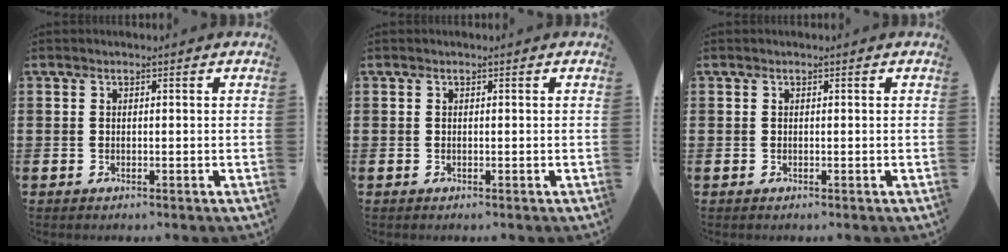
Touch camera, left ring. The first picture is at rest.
{"total": 0.0}
{"total": 0.0}